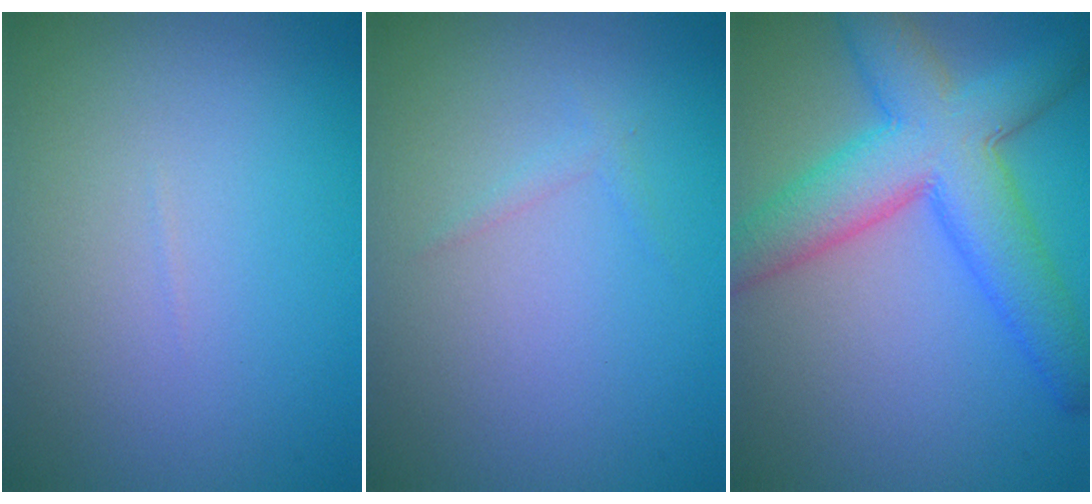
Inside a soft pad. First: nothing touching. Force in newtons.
{"total": 0.7, "press": 0.7, "slide": 0.1}
{"total": 8.8, "press": 8.8, "slide": 0.1}